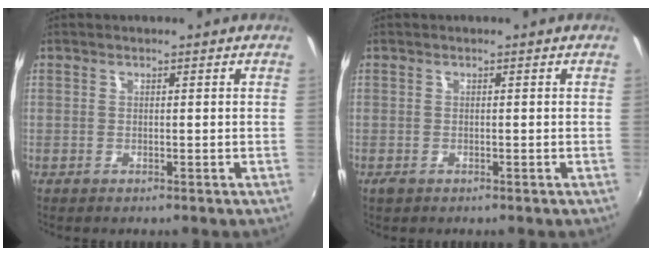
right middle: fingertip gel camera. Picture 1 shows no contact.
{"total": 1.0, "force": [-0.6, 0.6, 0.5], "torque": [-0.010, -0.003, -0.011]}